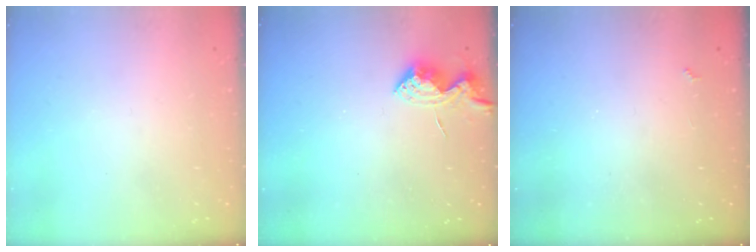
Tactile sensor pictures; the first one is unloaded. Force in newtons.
{"total": 8.7, "press": 8.7, "slide": 0.1}
{"total": 2.3, "press": 2.3, "slide": 0.4}